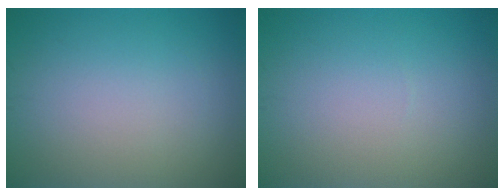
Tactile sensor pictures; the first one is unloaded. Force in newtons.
{"total": 0.0}